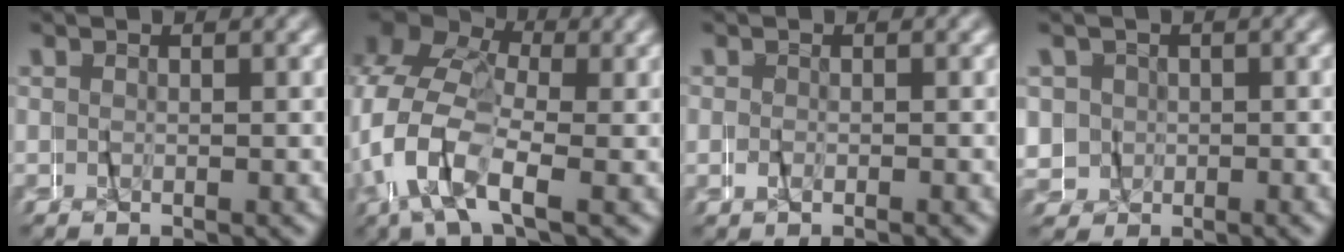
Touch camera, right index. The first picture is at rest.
{"total": 10.5, "force": [0.4, 8.1, 6.7], "torque": [-0.148, 0.005, -0.014]}
{"total": 0.7, "force": [-0.6, -0.3, 0.0], "torque": [-0.002, 0.000, -0.012]}
{"total": 5.3, "force": [0.4, 5.2, 1.0], "torque": [-0.036, -0.003, 0.002]}